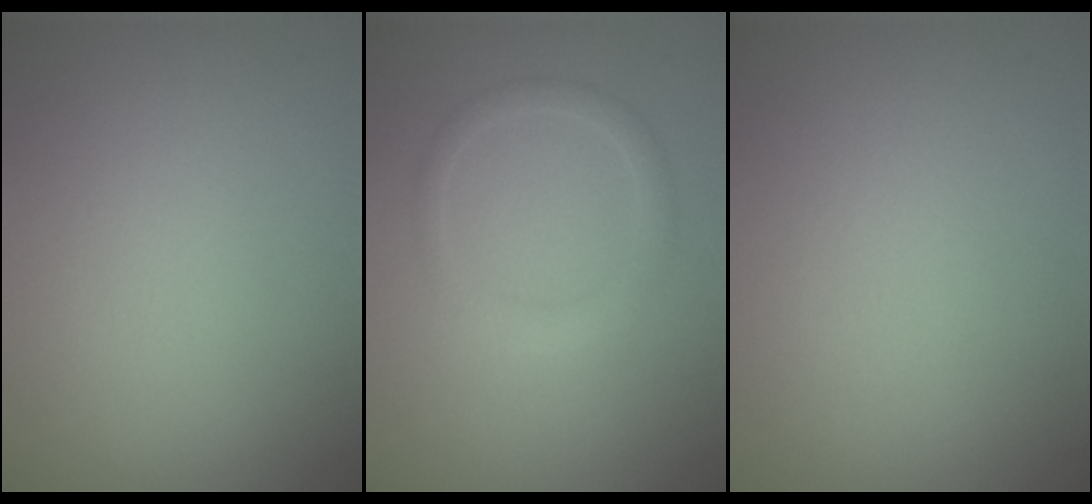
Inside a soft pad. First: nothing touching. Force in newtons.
{"total": 2.0, "press": 2.0, "slide": 0.3}
{"total": 0.0}